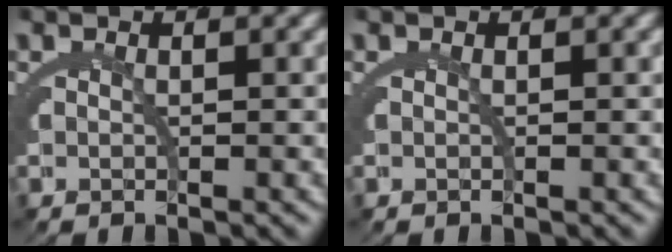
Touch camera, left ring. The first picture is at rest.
{"total": 0.0}